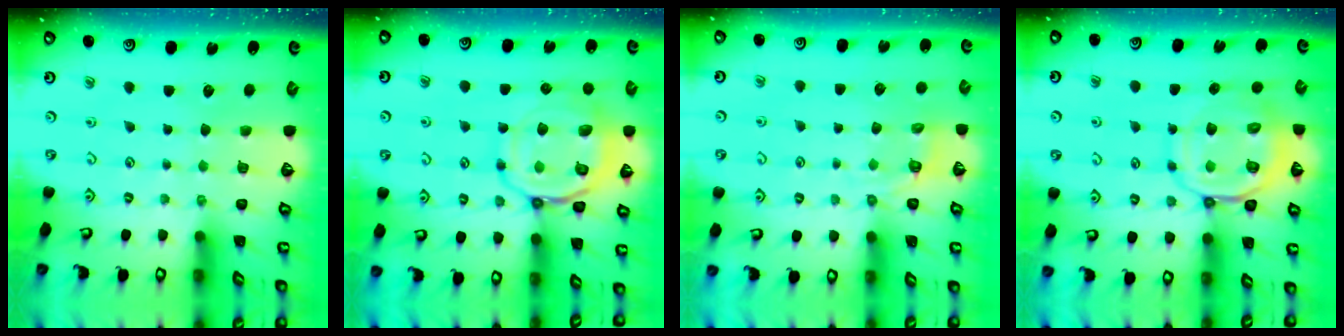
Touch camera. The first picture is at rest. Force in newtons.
{"total": 14.9, "press": 14.8, "slide": 1.6}
{"total": 2.7, "press": 1.4, "slide": 2.3}
{"total": 12.5, "press": 12.3, "slide": 1.9}